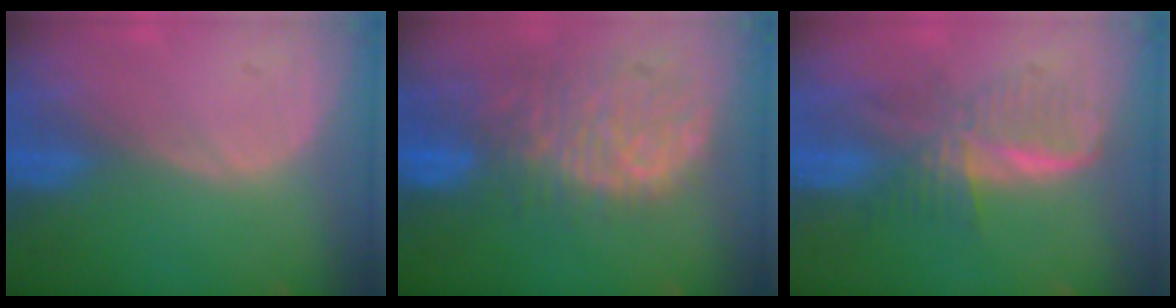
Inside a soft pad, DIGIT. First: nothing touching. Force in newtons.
{"total": 11.5, "press": 9.7, "slide": 6.1}
{"total": 6.2, "press": 6.1, "slide": 0.8}